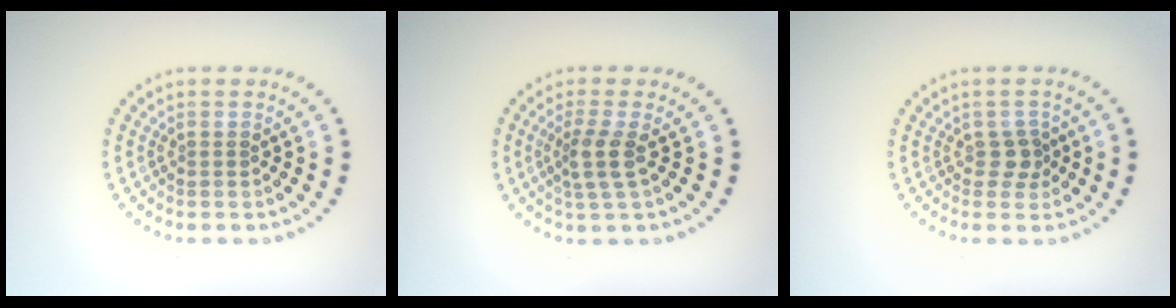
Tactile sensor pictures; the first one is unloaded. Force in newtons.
{"total": 2.4, "press": 2.0, "slide": 1.4}
{"total": 1.5, "press": 1.2, "slide": 0.9}